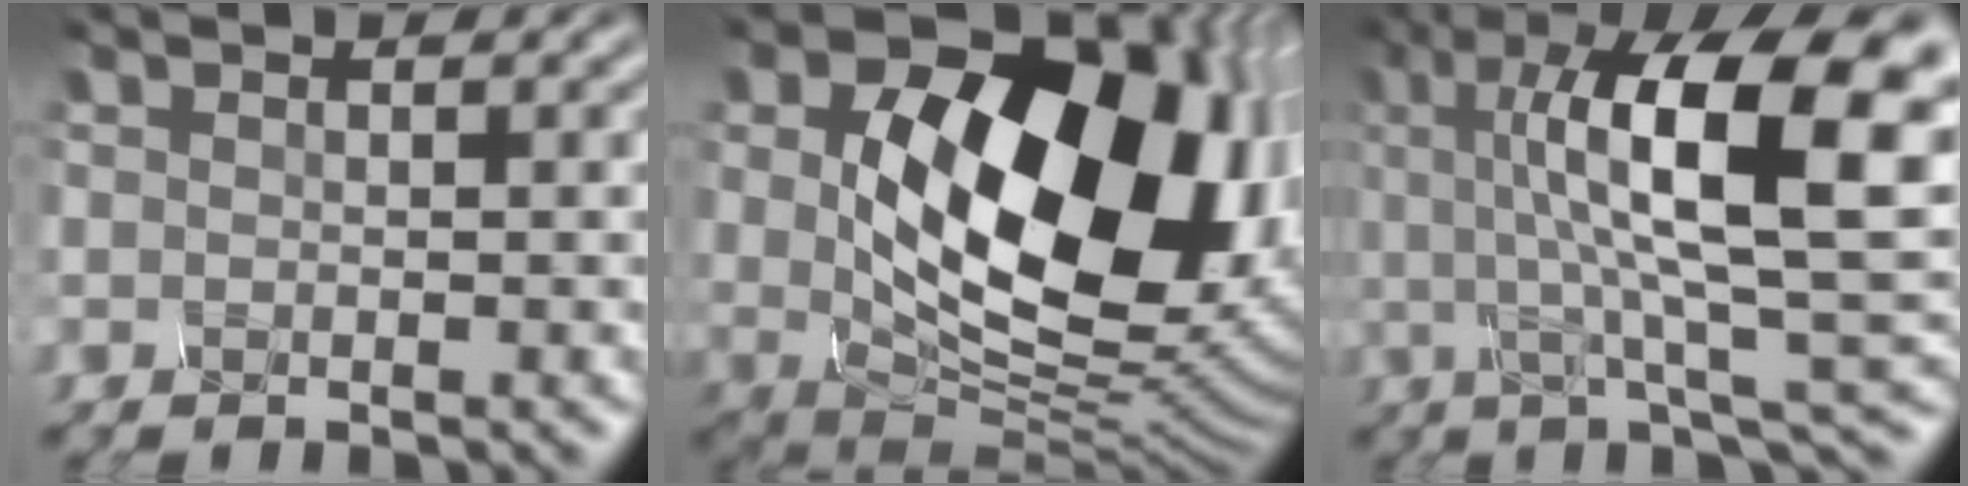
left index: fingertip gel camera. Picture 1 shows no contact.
{"total": 18.0, "force": [3.2, 11.6, 13.5], "torque": [-0.194, -0.021, 0.076]}
{"total": 15.5, "force": [2.9, 4.7, 14.5], "torque": [-0.209, 0.013, 0.044]}